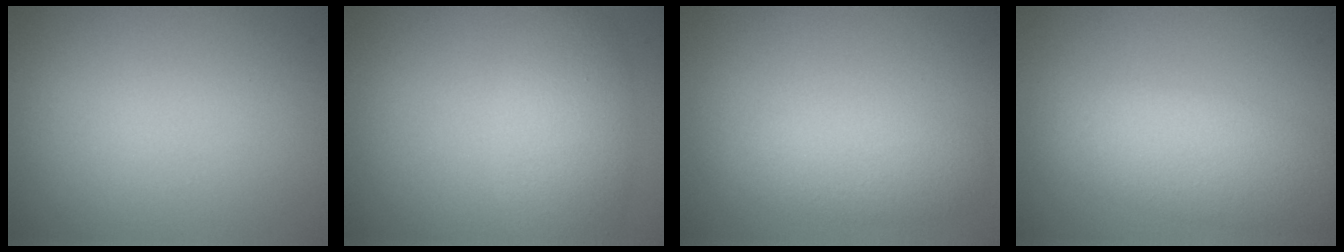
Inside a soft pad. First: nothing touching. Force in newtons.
{"total": 4.2, "press": 4.2, "slide": 0.1}
{"total": 3.0, "press": 3.0, "slide": 0.2}
{"total": 5.3, "press": 5.3, "slide": 0.2}